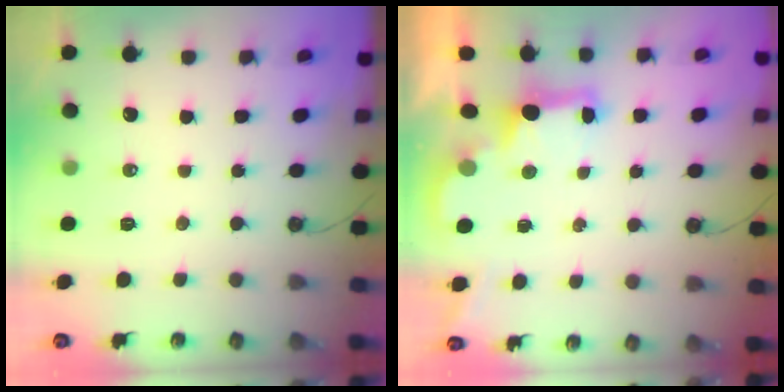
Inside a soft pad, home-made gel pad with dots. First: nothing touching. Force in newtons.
{"total": 2.3, "press": 2.2, "slide": 0.7}